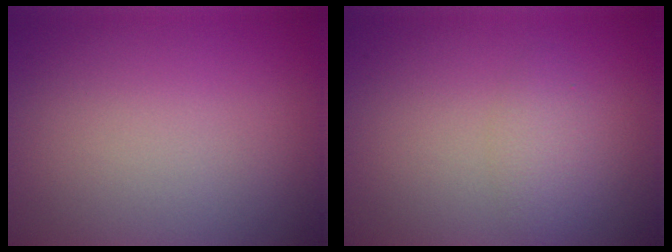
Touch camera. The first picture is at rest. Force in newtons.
{"total": 1.9, "press": 1.9, "slide": 0.1}